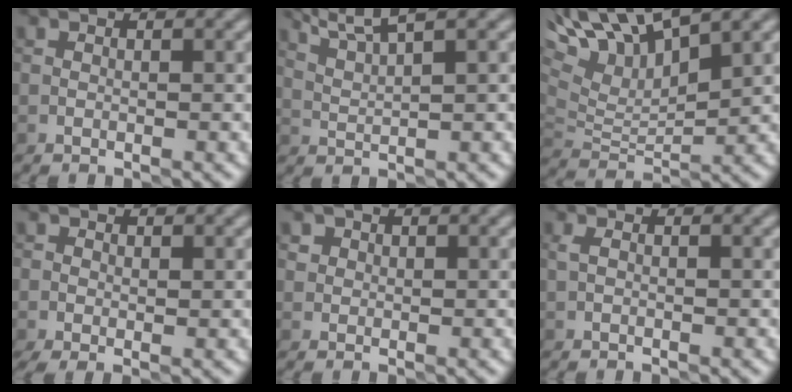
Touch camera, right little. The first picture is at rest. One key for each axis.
{"total": 4.7, "fx": 3.8, "fy": 0.5, "fz": 2.7, "tx": -0.044, "ty": 0.015, "tz": 0.064}
{"total": 8.6, "fx": 6.0, "fy": 2.8, "fz": 5.5, "tx": -0.112, "ty": 0.019, "tz": 0.108}
{"total": 1.9, "fx": -0.3, "fy": 1.1, "fz": 1.5, "tx": -0.028, "ty": -0.002, "tz": -0.004}
{"total": 1.1, "fx": 0.7, "fy": 0.9, "fz": 0.0, "tx": 0.010, "ty": 0.004, "tz": 0.006}
{"total": 0.6, "fx": 0.0, "fy": 0.3, "fz": 0.5, "tx": -0.012, "ty": 0.002, "tz": 0.001}